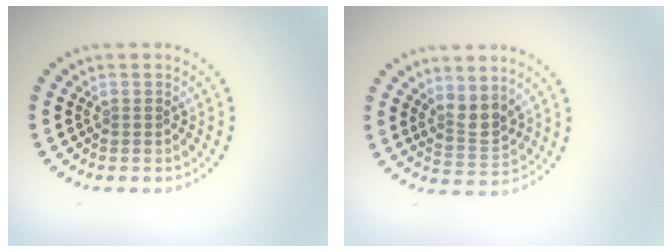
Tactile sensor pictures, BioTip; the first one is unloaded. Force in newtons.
{"total": 2.5, "press": 2.0, "slide": 1.4}